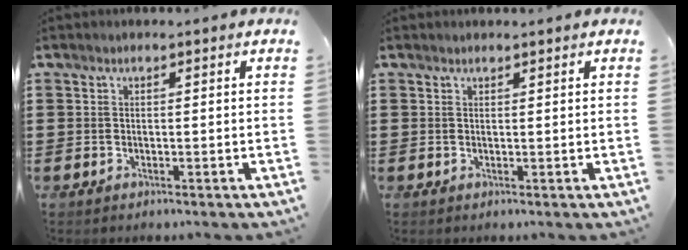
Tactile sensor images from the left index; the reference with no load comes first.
{"total": 0.5, "force": [0.4, 0.1, -0.3], "torque": [0.004, 0.000, 0.009]}